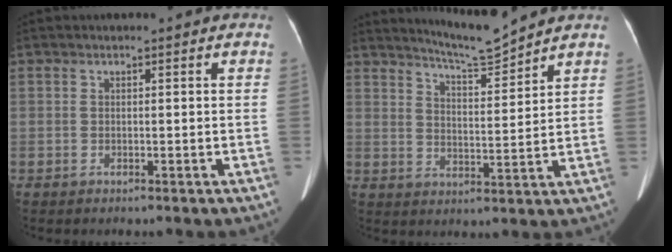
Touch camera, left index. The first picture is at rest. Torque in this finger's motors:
{"motor_torque": [-0.48, -0.50, 0.02, 0.00]}